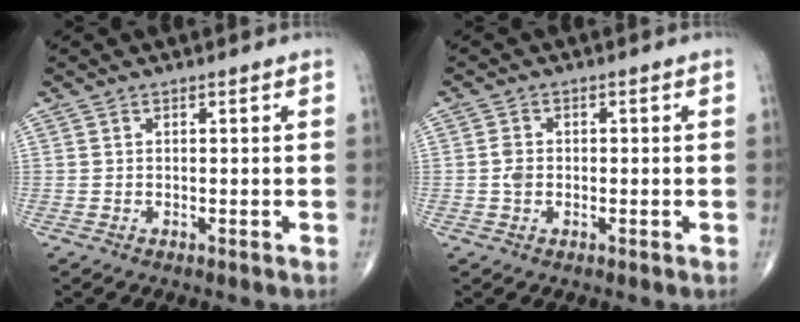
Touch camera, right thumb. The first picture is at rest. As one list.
[{"total": 2.2, "force": [-0.3, 1.8, 1.3], "torque": [-0.021, 0.005, -0.007]}]